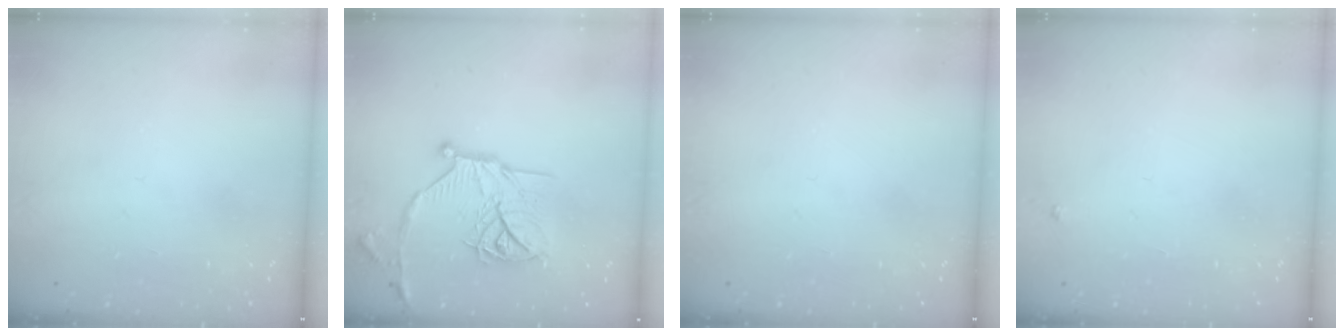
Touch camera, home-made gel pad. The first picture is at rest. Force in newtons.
{"total": 19.6, "press": 19.5, "slide": 1.7}
{"total": 0.0}
{"total": 2.7, "press": 2.7, "slide": 0.3}